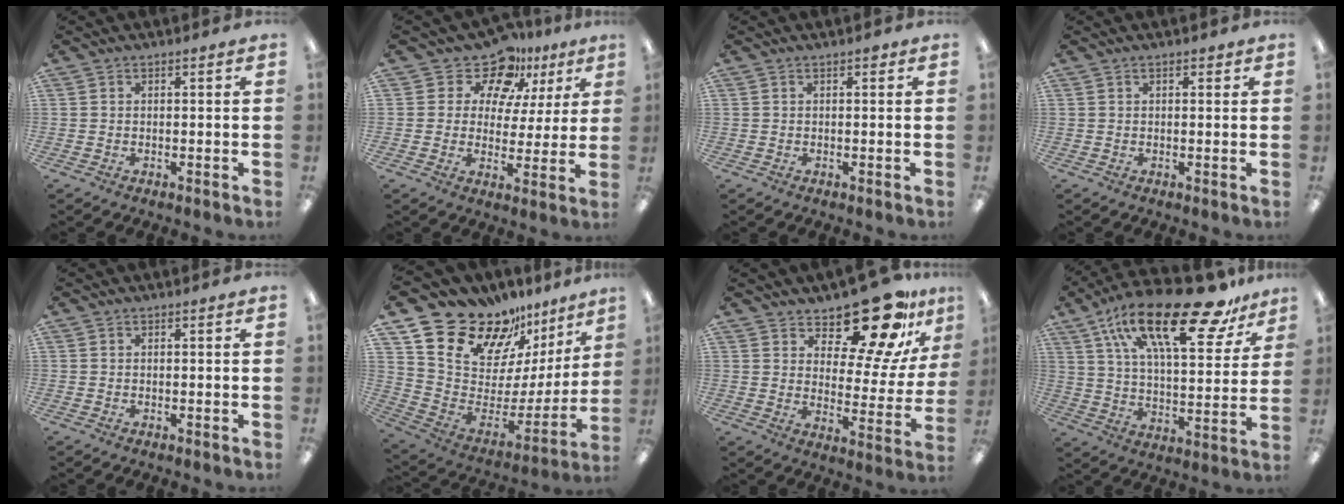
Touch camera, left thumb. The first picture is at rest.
{"total": 12.6, "force": [9.0, 7.6, 4.4], "torque": [-0.080, -0.059, 0.165]}
{"total": 0.6, "force": [0.3, 0.4, 0.3], "torque": [0.002, -0.001, 0.003]}
{"total": 1.0, "force": [0.4, 0.6, 0.6], "torque": [-0.004, -0.001, 0.006]}
{"total": 0.0}
{"total": 18.6, "force": [15.6, 8.3, 5.7], "torque": [-0.106, -0.134, 0.283]}
{"total": 14.8, "force": [10.2, 6.5, 8.5], "torque": [-0.114, -0.053, 0.173]}
{"total": 27.0, "force": [17.0, 9.6, 18.7], "torque": [-0.302, -0.091, 0.279]}